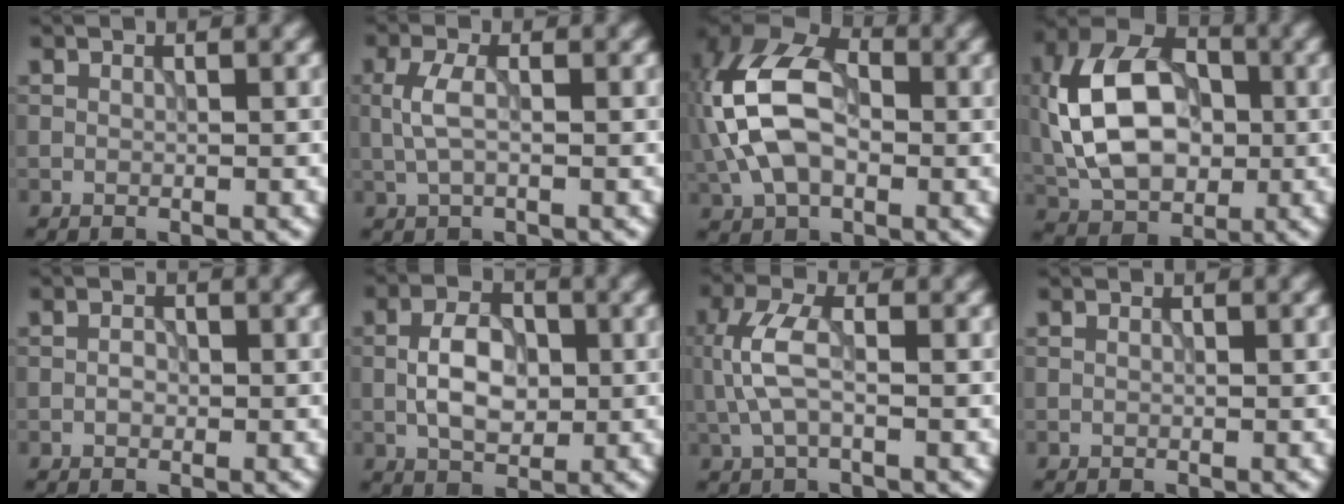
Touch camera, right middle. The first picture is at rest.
{"total": 2.5, "force": [0.0, 1.0, 2.3], "torque": [-0.056, 0.004, -0.003]}
{"total": 10.7, "force": [0.0, 6.7, 8.4], "torque": [-0.191, 0.026, -0.019]}
{"total": 11.5, "force": [0.0, 7.5, 8.7], "torque": [-0.176, 0.024, -0.016]}
{"total": 1.0, "force": [-0.3, 0.7, 0.7], "torque": [-0.012, 0.001, -0.008]}
{"total": 4.7, "force": [-0.4, 2.8, 3.8], "torque": [-0.070, 0.005, -0.009]}
{"total": 4.0, "force": [0.0, 1.8, 3.6], "torque": [-0.086, 0.007, -0.004]}
{"total": 0.0}